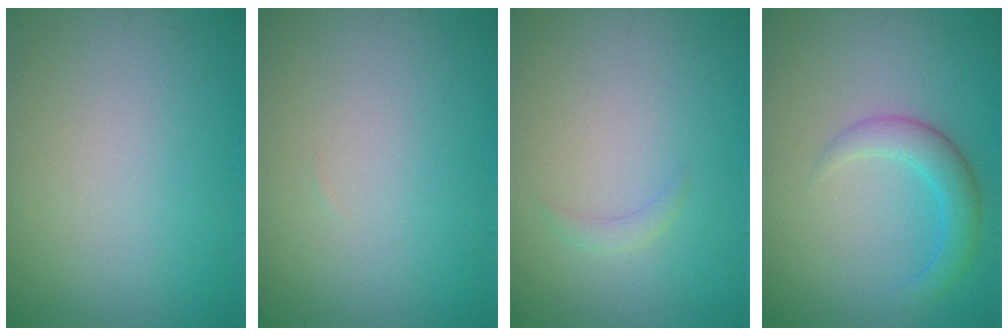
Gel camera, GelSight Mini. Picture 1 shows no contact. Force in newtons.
{"total": 0.0}
{"total": 0.8, "press": 0.8, "slide": 0.1}
{"total": 2.8, "press": 2.8, "slide": 0.1}